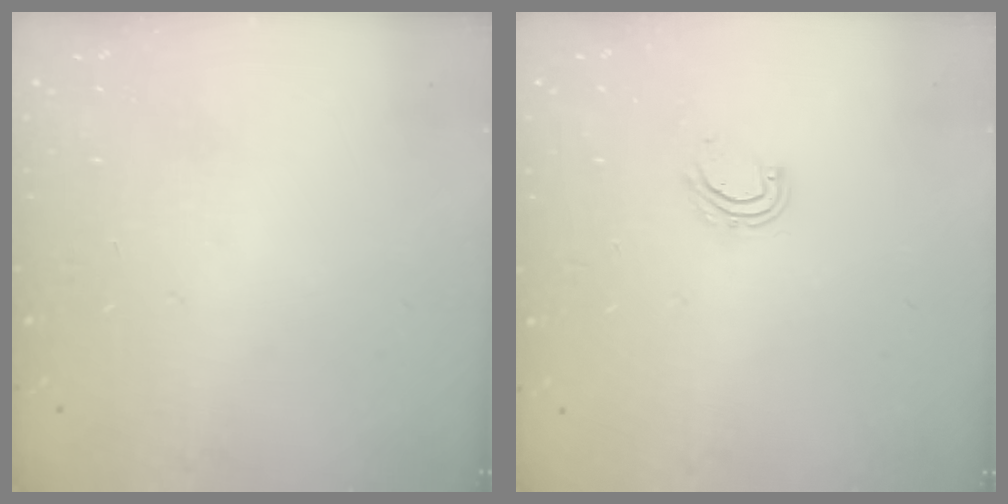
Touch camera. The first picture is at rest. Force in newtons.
{"total": 3.5, "press": 3.5, "slide": 0.3}